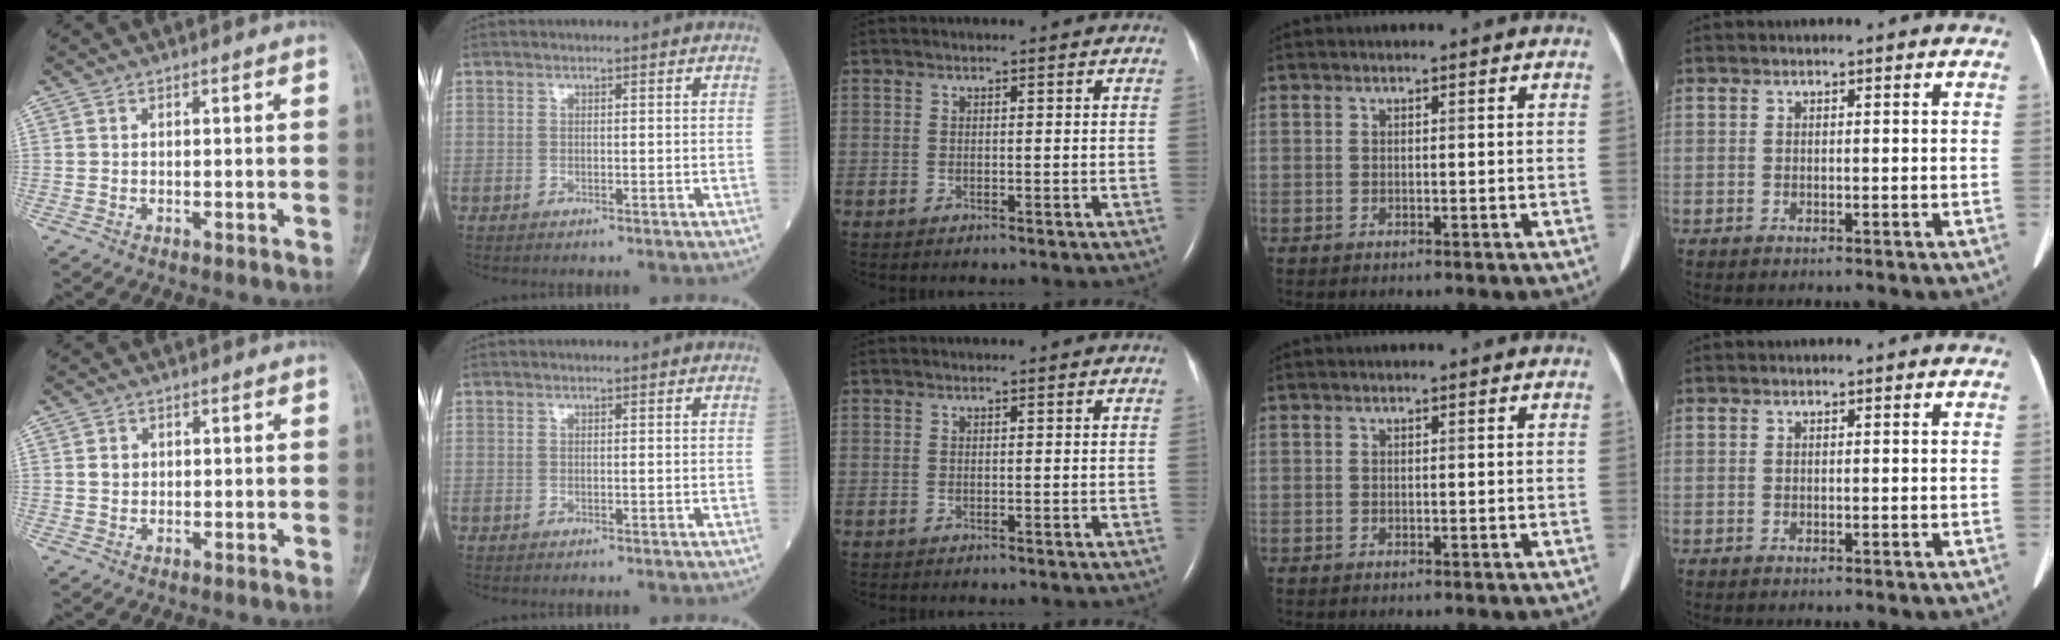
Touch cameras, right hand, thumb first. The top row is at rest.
{"thumb": {"total": 1.6, "force": [0.3, 1.4, 0.7], "torque": [-0.008, 0.002, 0.006]}}